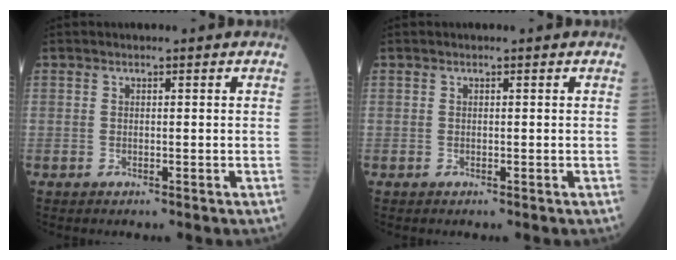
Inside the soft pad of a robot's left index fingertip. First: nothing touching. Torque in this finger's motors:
{"motor_torque": [0.00, 0.00, 0.00, 0.01]}